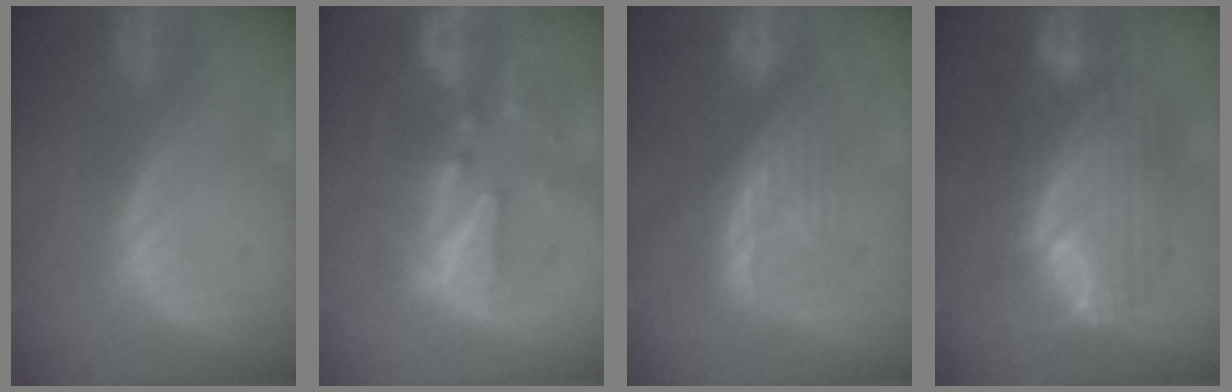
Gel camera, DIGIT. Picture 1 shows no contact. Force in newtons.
{"total": 9.3, "press": 8.5, "slide": 3.7}
{"total": 8.1, "press": 7.3, "slide": 3.3}
{"total": 11.3, "press": 11.3, "slide": 1.2}